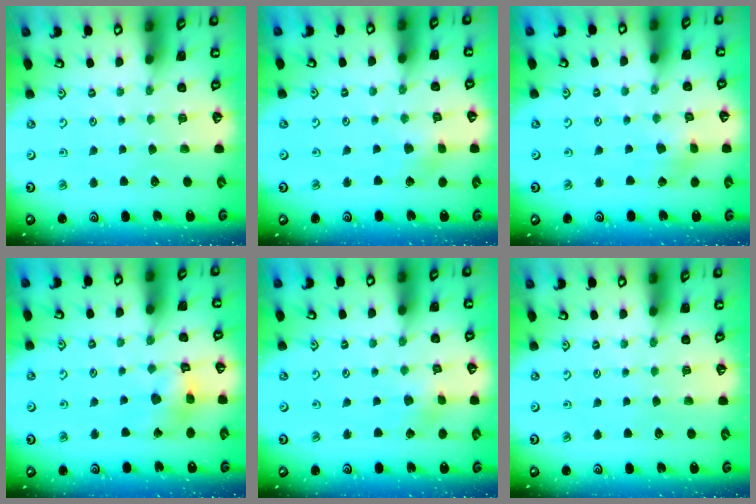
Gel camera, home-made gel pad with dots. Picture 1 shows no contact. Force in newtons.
{"total": 3.4, "press": 3.3, "slide": 0.6}
{"total": 2.9, "press": 2.9, "slide": 0.1}
{"total": 9.6, "press": 9.5, "slide": 1.0}
{"total": 2.1, "press": 2.1, "slide": 0.1}
{"total": 0.0}